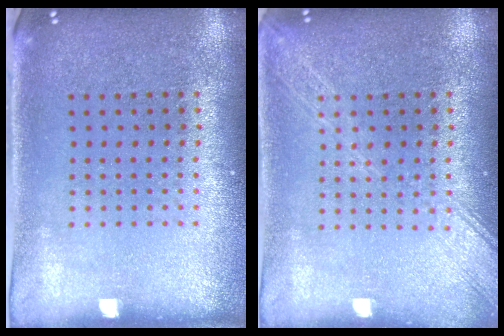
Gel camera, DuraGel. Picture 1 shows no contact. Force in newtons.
{"total": 3.0, "press": 3.0, "slide": 0.5}